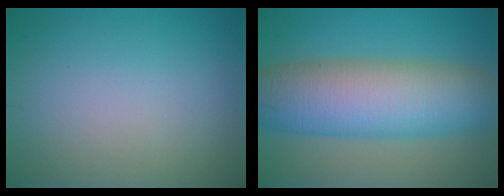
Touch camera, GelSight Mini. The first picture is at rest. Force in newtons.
{"total": 10.7, "press": 10.6, "slide": 0.7}